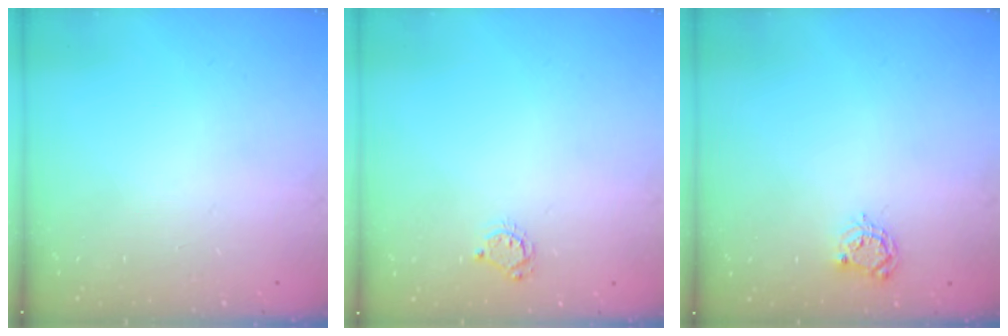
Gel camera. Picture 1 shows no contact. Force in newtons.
{"total": 4.5, "press": 4.5, "slide": 0.4}
{"total": 4.4, "press": 4.4, "slide": 0.4}